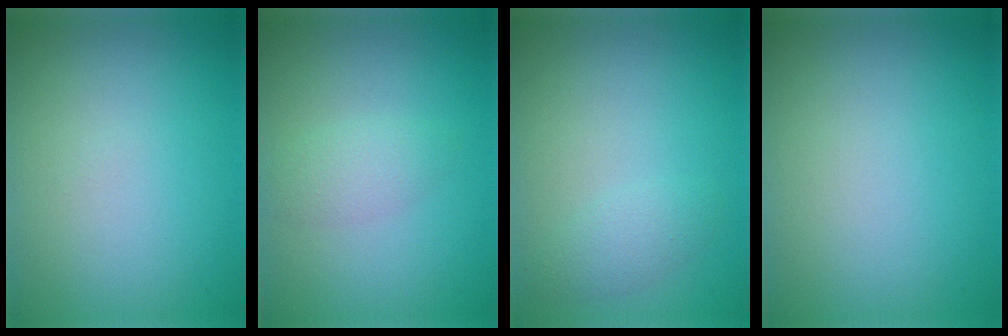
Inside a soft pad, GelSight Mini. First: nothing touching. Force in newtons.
{"total": 1.8, "press": 1.8, "slide": 0.1}
{"total": 1.6, "press": 1.6, "slide": 0.1}
{"total": 0.0}